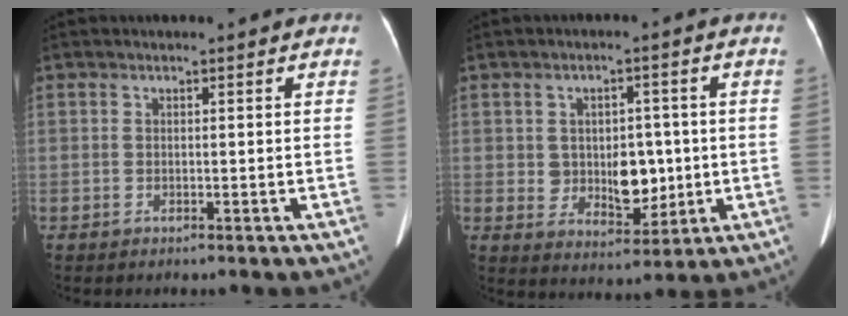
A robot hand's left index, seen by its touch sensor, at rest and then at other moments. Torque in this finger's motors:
{"motor_torque": [0.19, -0.01, 0.15, 0.06]}